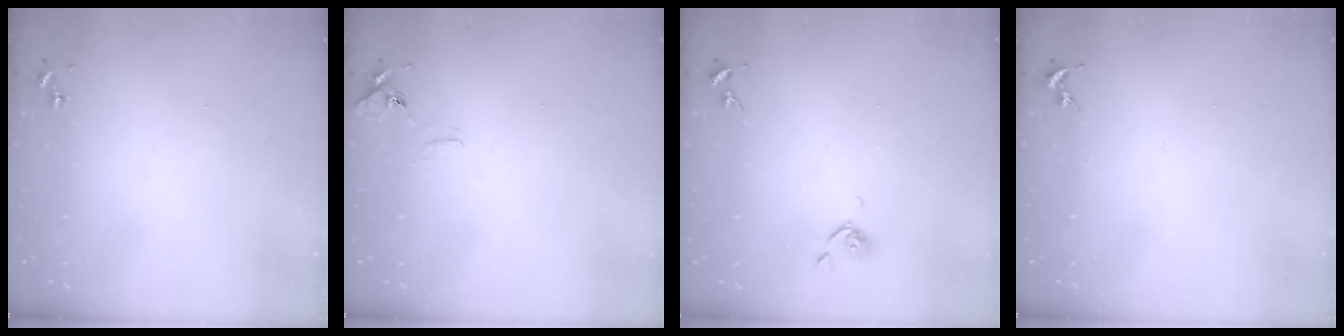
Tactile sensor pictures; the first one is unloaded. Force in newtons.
{"total": 6.2, "press": 6.1, "slide": 0.6}
{"total": 6.0, "press": 5.9, "slide": 0.8}
{"total": 0.0}